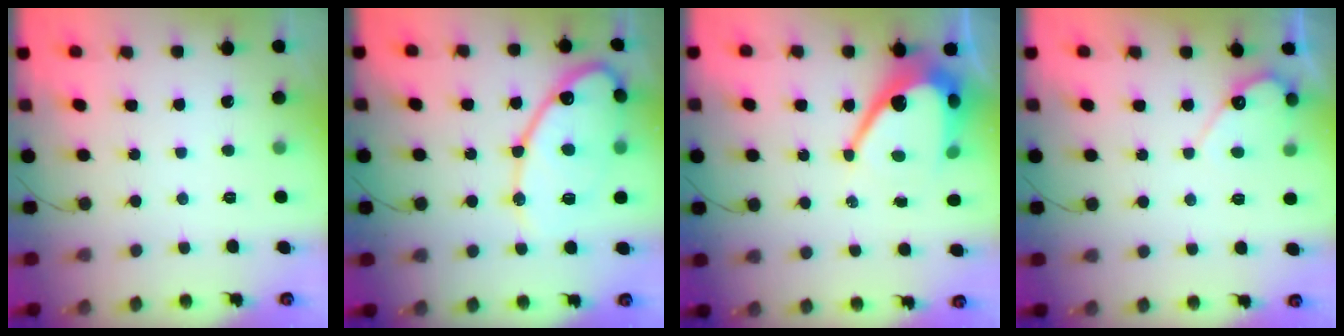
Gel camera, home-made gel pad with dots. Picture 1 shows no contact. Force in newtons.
{"total": 15.9, "press": 15.9, "slide": 1.3}
{"total": 12.6, "press": 12.6, "slide": 1.1}
{"total": 5.9, "press": 5.9, "slide": 0.3}